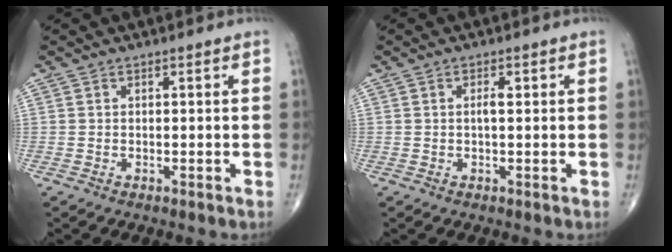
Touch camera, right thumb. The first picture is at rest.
{"total": 1.7, "force": [0.4, 0.5, 1.6], "torque": [-0.030, 0.002, 0.005]}